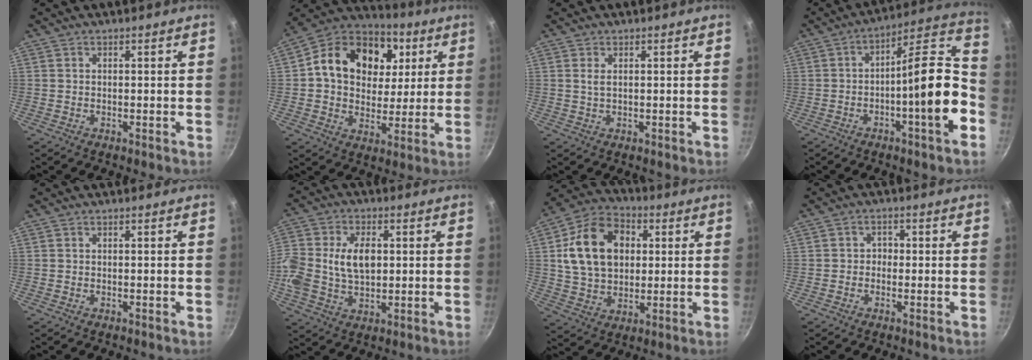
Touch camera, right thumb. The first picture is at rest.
{"total": 20.0, "force": [5.3, 15.2, 11.8], "torque": [-0.181, 0.009, 0.075]}
{"total": 1.4, "force": [0.5, 0.7, 1.2], "torque": [-0.024, -0.001, 0.009]}
{"total": 17.5, "force": [-4.8, 4.3, 16.3], "torque": [-0.207, 0.058, -0.086]}
{"total": 0.0}
{"total": 14.2, "force": [1.0, 9.8, 10.2], "torque": [-0.211, 0.025, 0.013]}
{"total": 17.0, "force": [3.3, 12.5, 11.1], "torque": [-0.171, 0.012, 0.049]}
{"total": 2.2, "force": [-0.5, 1.9, 0.9], "torque": [-0.002, 0.009, -0.013]}